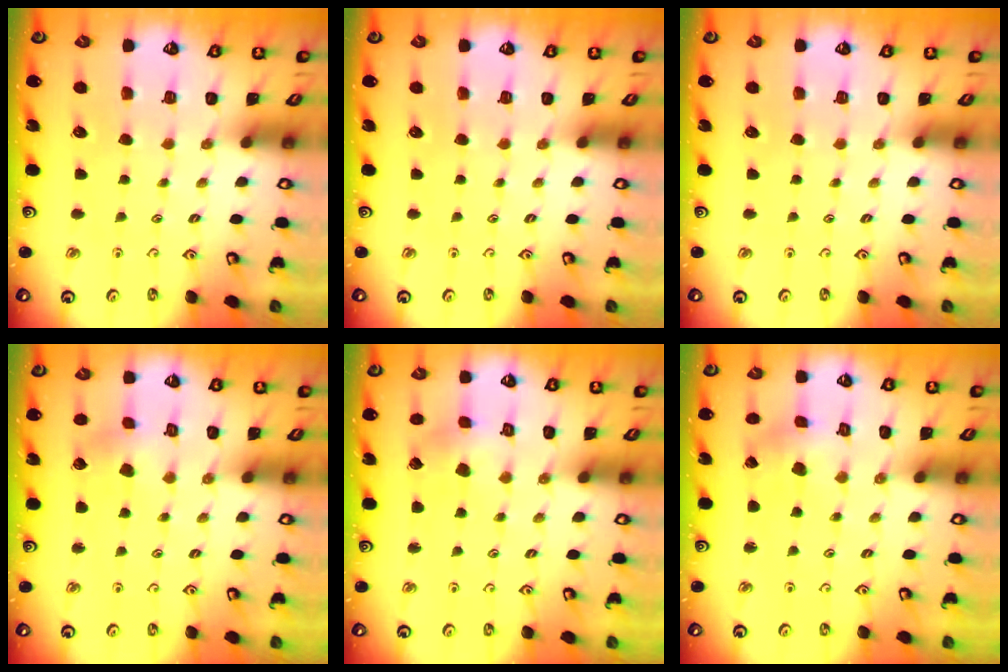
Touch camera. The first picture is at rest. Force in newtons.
{"total": 0.0}
{"total": 0.0}
{"total": 1.9, "press": 1.9, "slide": 0.2}
{"total": 2.0, "press": 2.0, "slide": 0.2}
{"total": 0.8, "press": 0.7, "slide": 0.3}